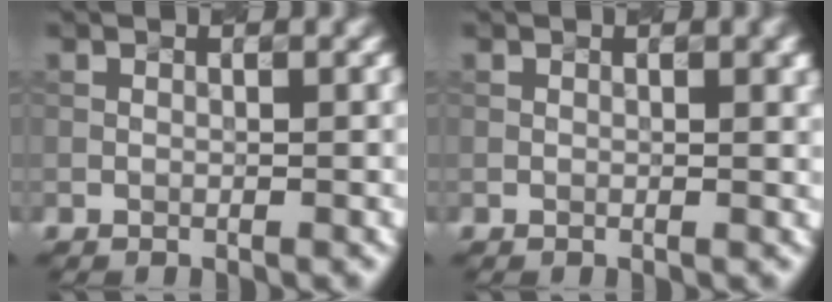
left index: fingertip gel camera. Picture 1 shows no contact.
{"total": 1.6, "force": [0.6, 0.6, 1.4], "torque": [-0.010, 0.004, 0.007]}